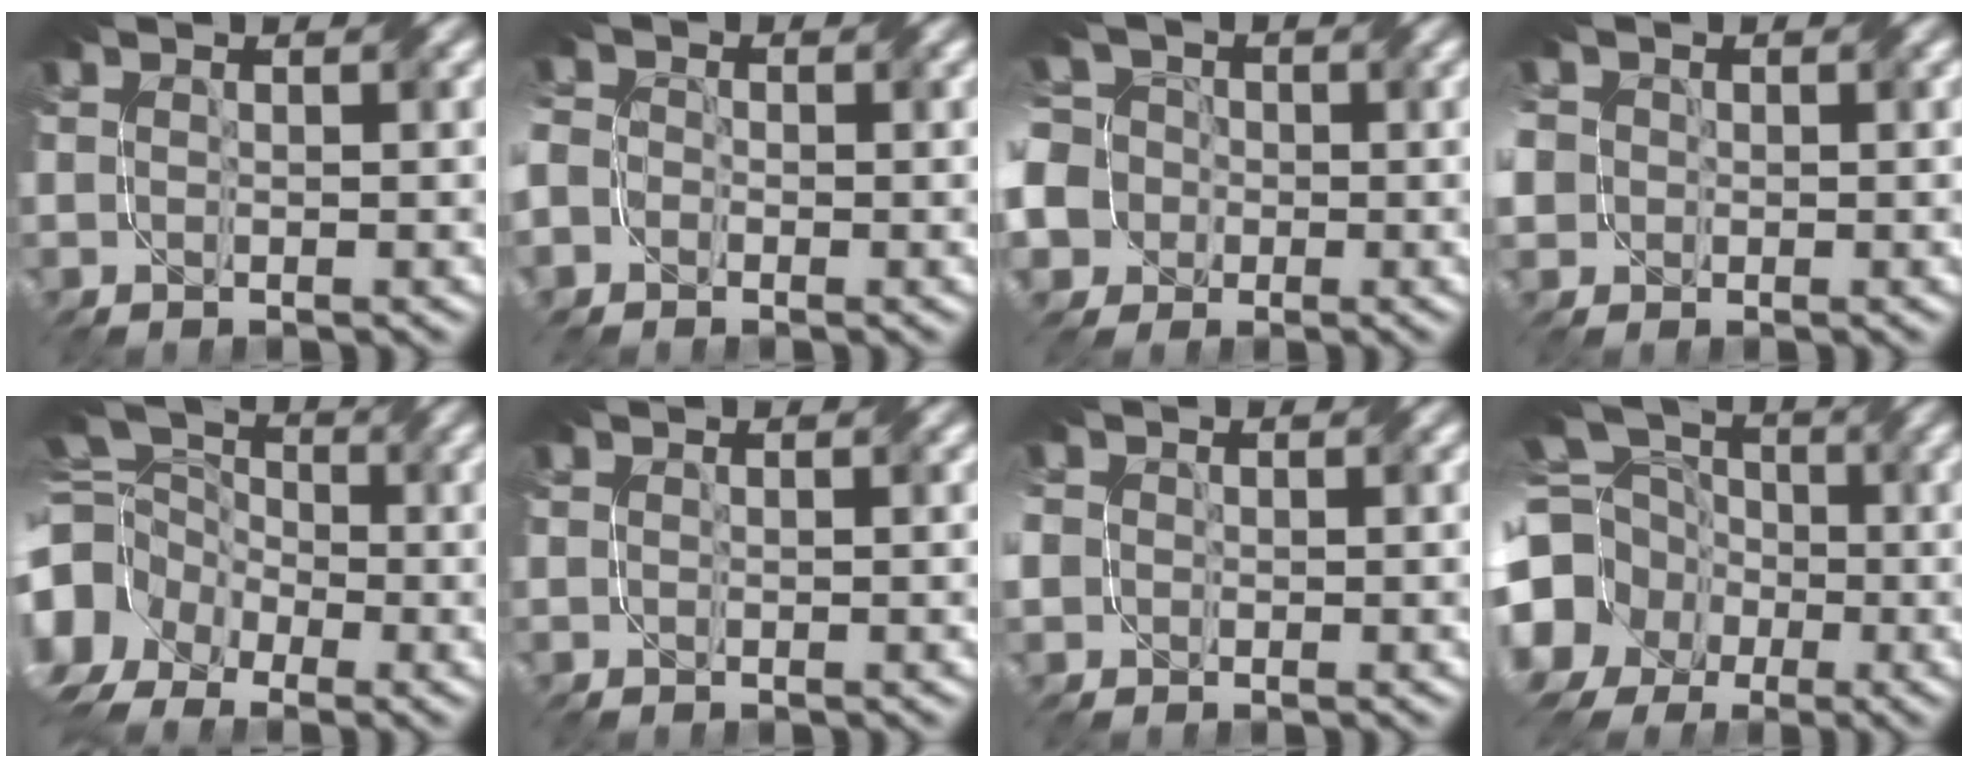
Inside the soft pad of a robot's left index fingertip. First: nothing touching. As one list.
[{"total": 3.0, "force": [-1.5, 2.5, 0.8], "torque": [-0.019, 0.006, -0.035]}, {"total": 9.7, "force": [-2.7, 8.7, 3.3], "torque": [-0.089, 0.007, -0.078]}, {"total": 4.8, "force": [0.1, 4.2, 2.3], "torque": [-0.064, 0.015, -0.002]}, {"total": 11.1, "force": [-4.7, 8.3, 5.6], "torque": [-0.140, -0.005, -0.082]}, {"total": 0.0}, {"total": 3.0, "force": [-0.4, 2.6, 1.3], "torque": [-0.038, 0.000, -0.001]}, {"total": 16.5, "force": [-2.7, 15.1, 6.2], "torque": [-0.192, -0.013, -0.076]}]